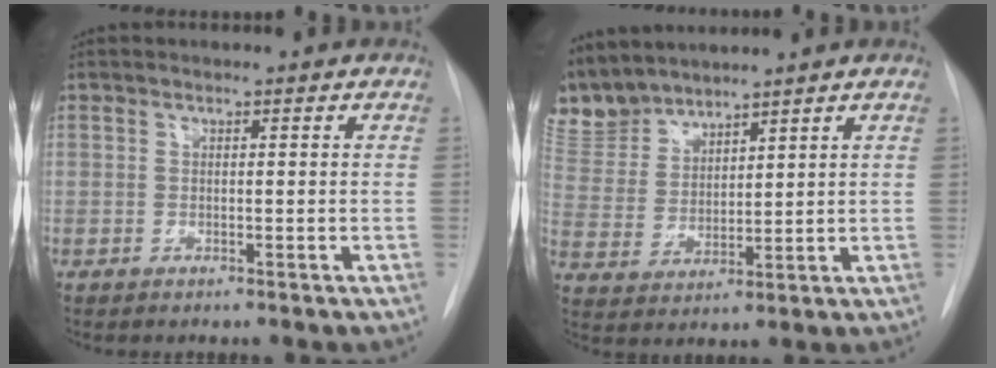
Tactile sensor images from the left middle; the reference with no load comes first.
{"total": 8.0, "force": [7.8, 1.6, 0.5], "torque": [-0.023, 0.003, 0.177]}